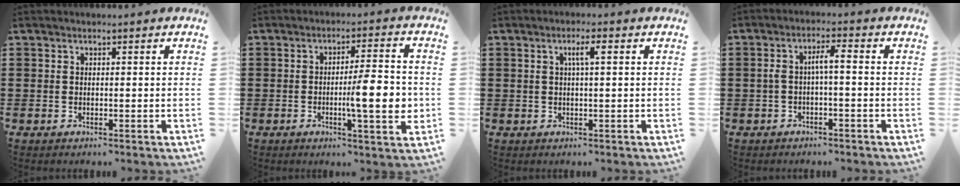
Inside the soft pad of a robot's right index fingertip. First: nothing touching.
{"total": 8.5, "force": [-1.1, 1.6, 8.3], "torque": [-0.114, -0.009, -0.022]}
{"total": 2.7, "force": [0.7, 0.4, 2.6], "torque": [-0.052, 0.006, 0.008]}
{"total": 3.5, "force": [-0.3, 0.6, 3.4], "torque": [-0.073, 0.006, -0.013]}